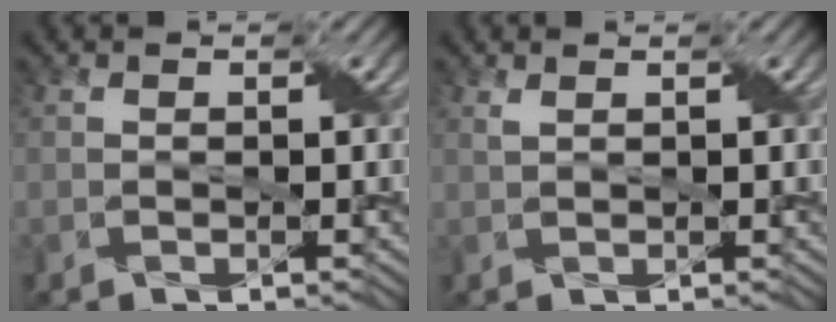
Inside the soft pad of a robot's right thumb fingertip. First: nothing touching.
{"total": 0.7, "force": [0.5, 0.0, 0.4], "torque": [-0.017, 0.004, 0.011]}